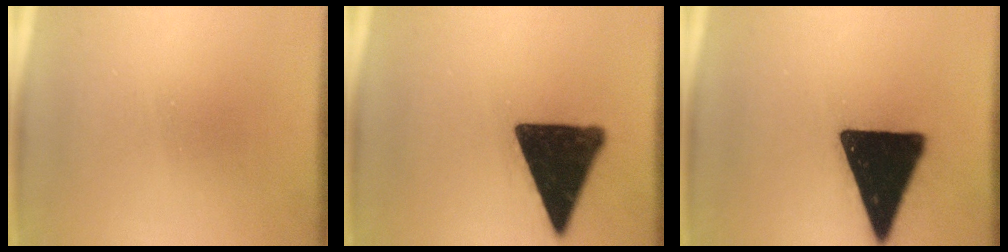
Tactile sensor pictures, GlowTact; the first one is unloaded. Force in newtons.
{"total": 16.4}
{"total": 22.2}